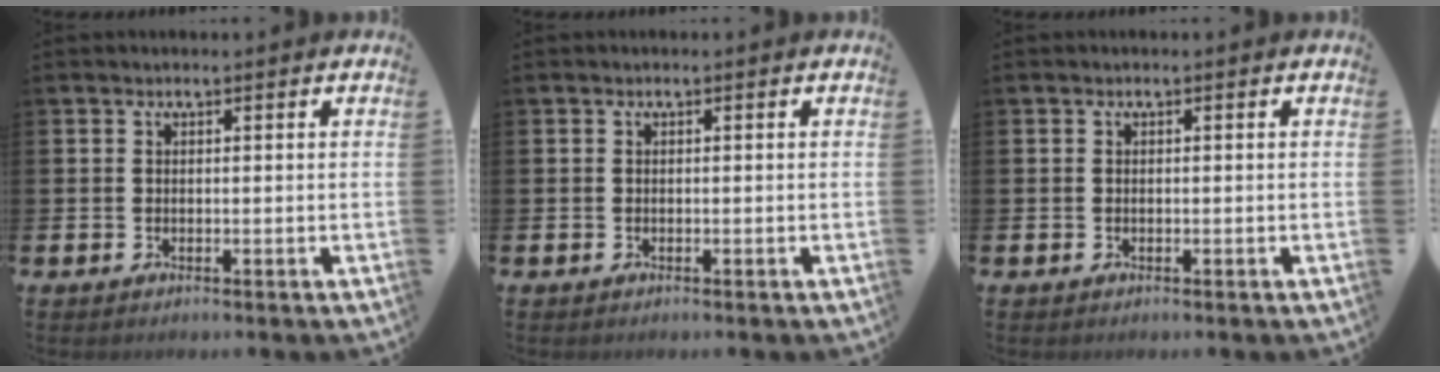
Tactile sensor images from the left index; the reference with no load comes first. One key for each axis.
{"total": 0.0}
{"total": 0.0}